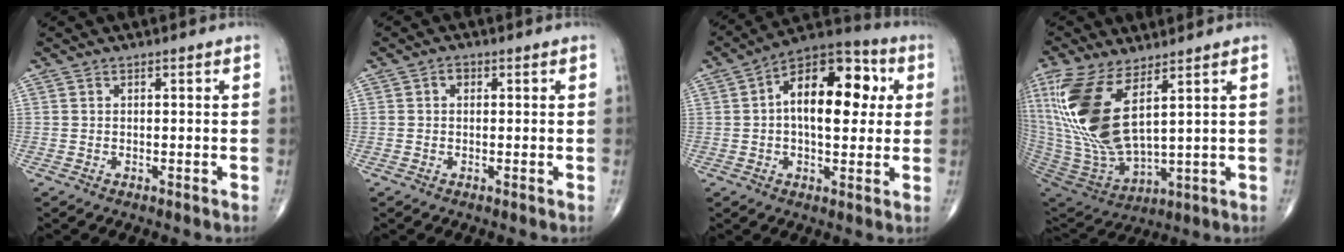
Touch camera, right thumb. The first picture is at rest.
{"total": 1.3, "force": [0.3, 1.1, 0.7], "torque": [-0.003, 0.003, 0.001]}
{"total": 16.6, "force": [2.7, 8.9, 13.7], "torque": [-0.184, 0.027, 0.033]}
{"total": 20.0, "force": [7.2, 8.0, 16.8], "torque": [-0.380, -0.043, 0.154]}